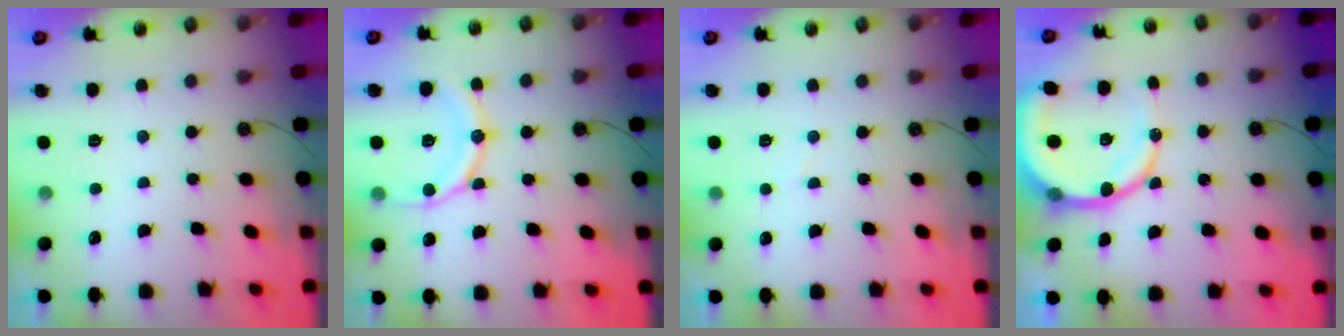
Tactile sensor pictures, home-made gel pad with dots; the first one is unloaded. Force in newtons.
{"total": 13.3, "press": 13.2, "slide": 1.5}
{"total": 2.6, "press": 2.6, "slide": 0.2}
{"total": 13.1, "press": 13.0, "slide": 1.9}